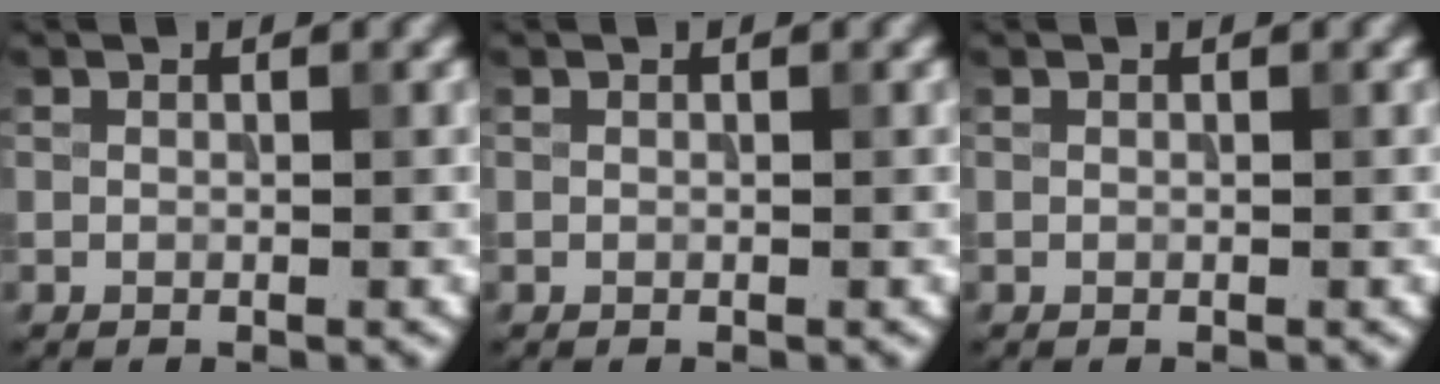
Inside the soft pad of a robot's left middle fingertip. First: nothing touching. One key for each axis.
{"total": 0.0}
{"total": 0.0}